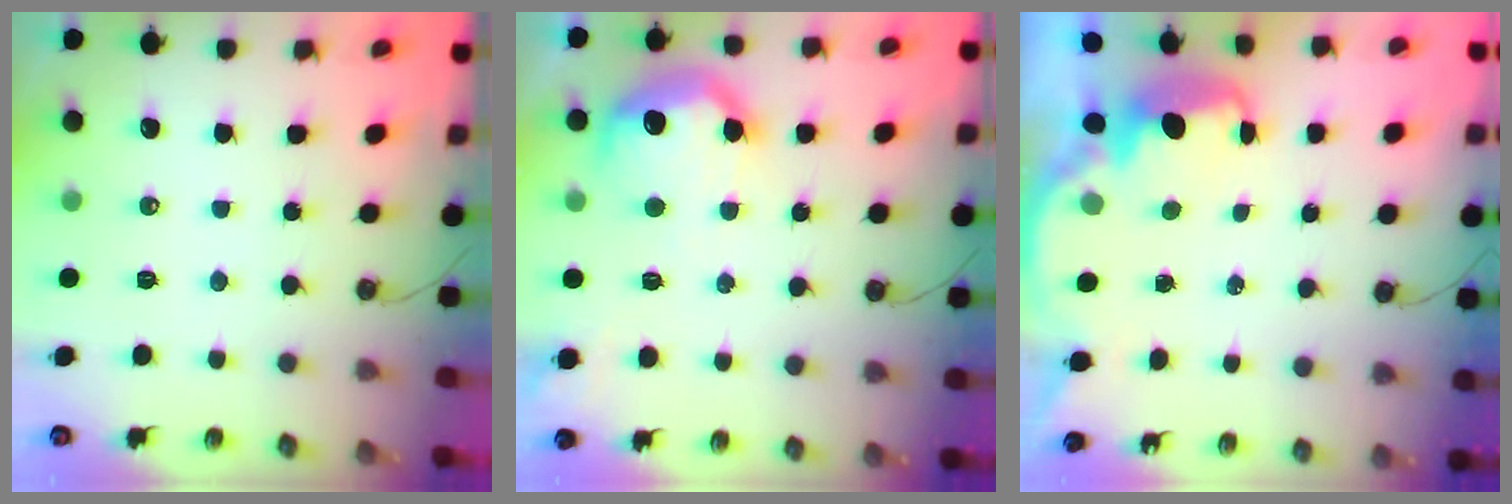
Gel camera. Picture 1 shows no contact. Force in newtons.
{"total": 14.3, "press": 14.3, "slide": 0.9}
{"total": 4.9, "press": 4.9, "slide": 0.6}